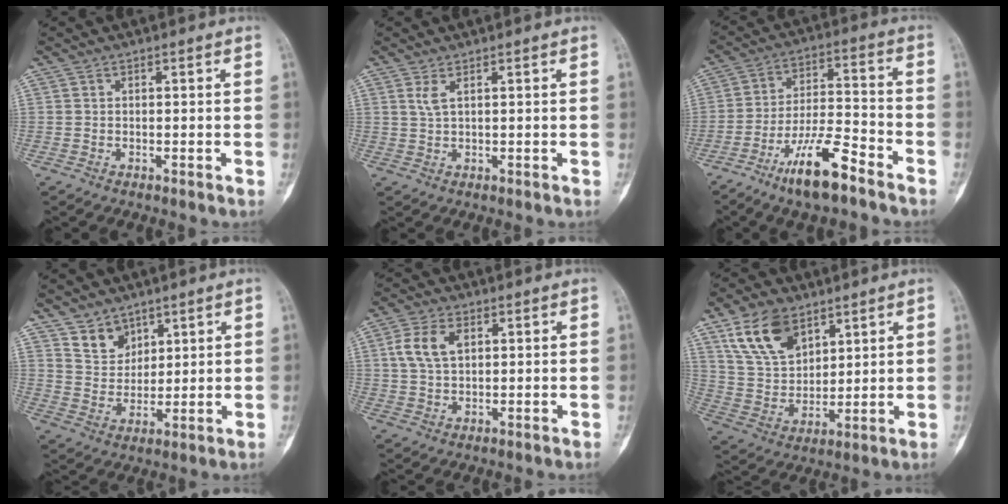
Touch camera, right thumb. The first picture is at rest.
{"total": 2.1, "force": [1.0, 0.5, 1.8], "torque": [-0.045, -0.001, 0.029]}
{"total": 12.8, "force": [-8.5, 3.1, 9.0], "torque": [-0.167, 0.056, -0.154]}
{"total": 6.5, "force": [4.6, 4.4, 1.6], "torque": [-0.002, -0.037, 0.094]}
{"total": 6.8, "force": [2.0, 4.1, 5.0], "torque": [-0.104, 0.004, 0.038]}
{"total": 13.2, "force": [7.7, 7.6, 7.4], "torque": [-0.119, -0.030, 0.160]}